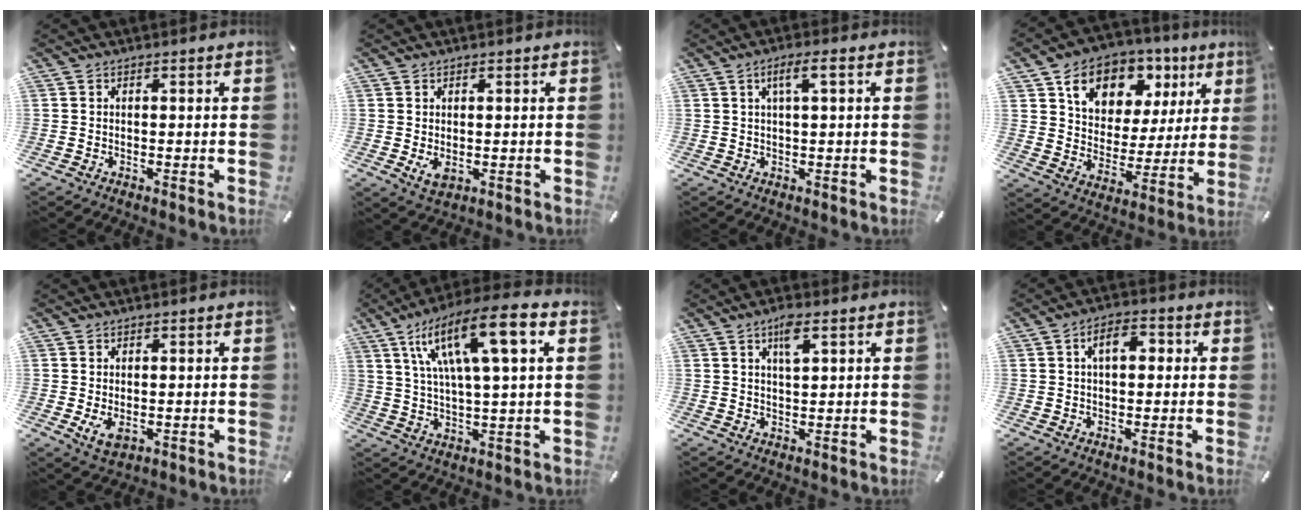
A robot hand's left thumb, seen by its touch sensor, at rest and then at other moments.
{"total": 2.6, "force": [-0.1, 1.7, 2.0], "torque": [-0.042, -0.006, -0.005]}
{"total": 4.3, "force": [1.4, 0.6, 4.0], "torque": [-0.078, 0.002, 0.021]}
{"total": 13.1, "force": [6.9, 9.9, 5.1], "torque": [-0.083, -0.033, 0.125]}
{"total": 3.4, "force": [-0.4, 2.2, 2.6], "torque": [-0.059, -0.007, -0.010]}
{"total": 16.4, "force": [7.3, 4.3, 14.1], "torque": [-0.272, -0.011, 0.114]}
{"total": 5.0, "force": [2.7, 1.5, 4.0], "torque": [-0.078, 0.001, 0.044]}
{"total": 6.0, "force": [1.2, 3.5, 4.8], "torque": [-0.073, 0.005, 0.012]}